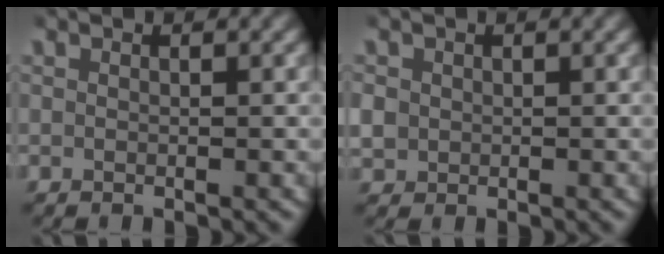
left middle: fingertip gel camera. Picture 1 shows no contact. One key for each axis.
{"total": 2.2, "fx": 0.0, "fy": 2.1, "fz": 0.8, "tx": -0.031, "ty": -0.005, "tz": 0.005}